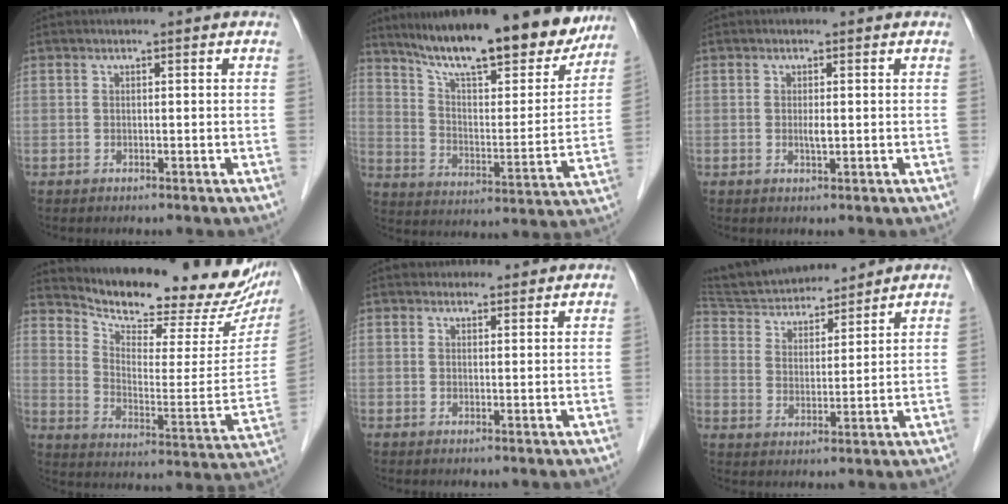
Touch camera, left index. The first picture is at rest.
{"total": 22.4, "force": [18.7, 4.6, 11.5], "torque": [-0.174, -0.015, 0.274]}
{"total": 1.2, "force": [0.1, 0.2, 1.2], "torque": [-0.025, -0.002, 0.001]}
{"total": 22.6, "force": [20.5, 5.6, 7.6], "torque": [-0.116, -0.059, 0.271]}
{"total": 2.6, "force": [2.3, 1.1, -0.1], "torque": [0.005, 0.010, 0.026]}
{"total": 14.2, "force": [13.3, 3.0, 4.0], "torque": [-0.074, 0.027, 0.236]}